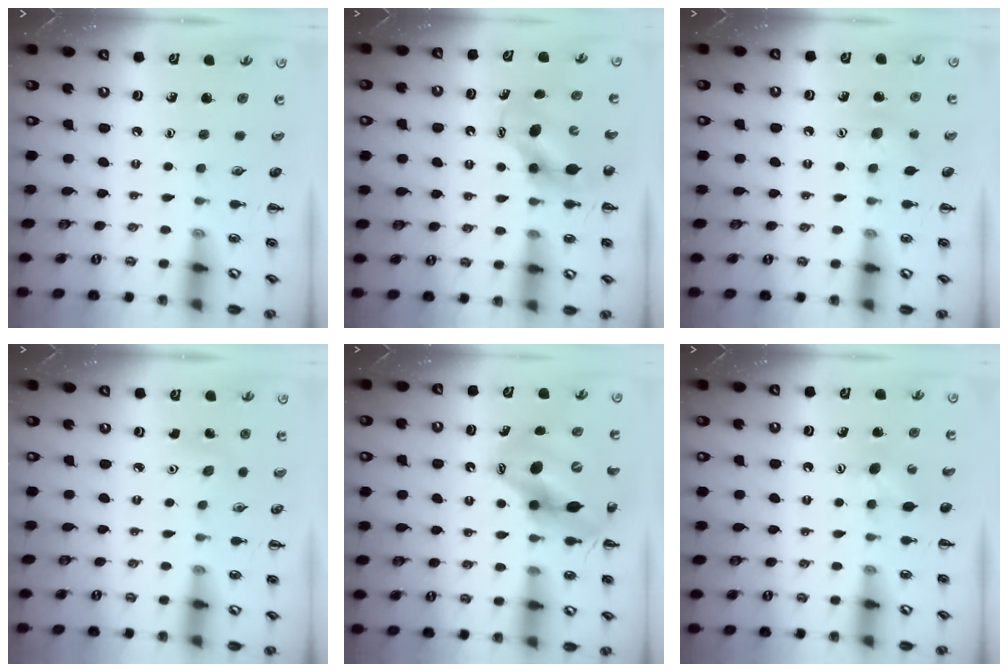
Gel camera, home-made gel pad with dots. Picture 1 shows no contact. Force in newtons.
{"total": 6.7, "press": 6.6, "slide": 1.1}
{"total": 7.5, "press": 7.3, "slide": 1.6}
{"total": 2.9, "press": 2.8, "slide": 0.8}
{"total": 13.8, "press": 13.4, "slide": 3.4}
{"total": 4.9, "press": 4.7, "slide": 1.1}